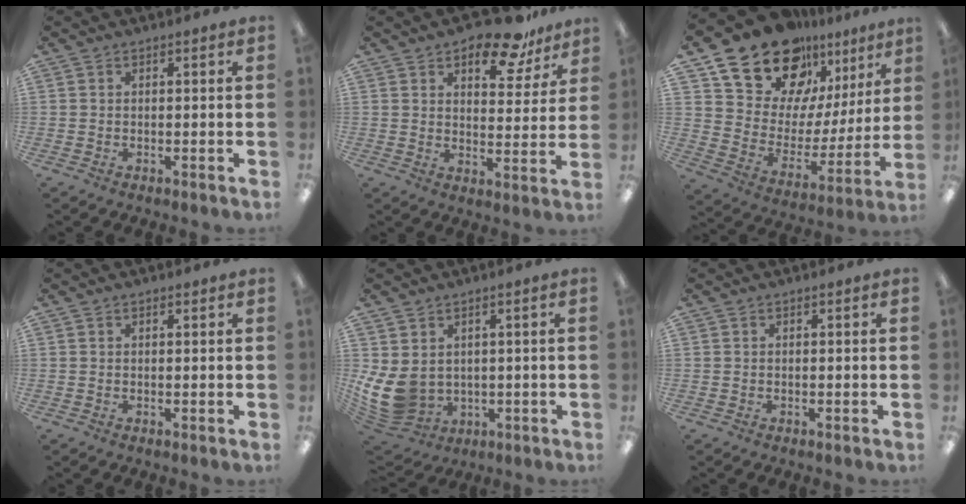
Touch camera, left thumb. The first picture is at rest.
{"total": 13.1, "force": [9.9, 5.7, 6.4], "torque": [-0.082, -0.058, 0.173]}
{"total": 19.8, "force": [15.8, 9.9, 6.6], "torque": [-0.138, -0.115, 0.287]}
{"total": 0.6, "force": [0.4, 0.3, 0.4], "torque": [-0.009, 0.003, 0.007]}
{"total": 9.4, "force": [0.9, 7.6, 5.5], "torque": [-0.141, -0.022, 0.025]}
{"total": 0.0}